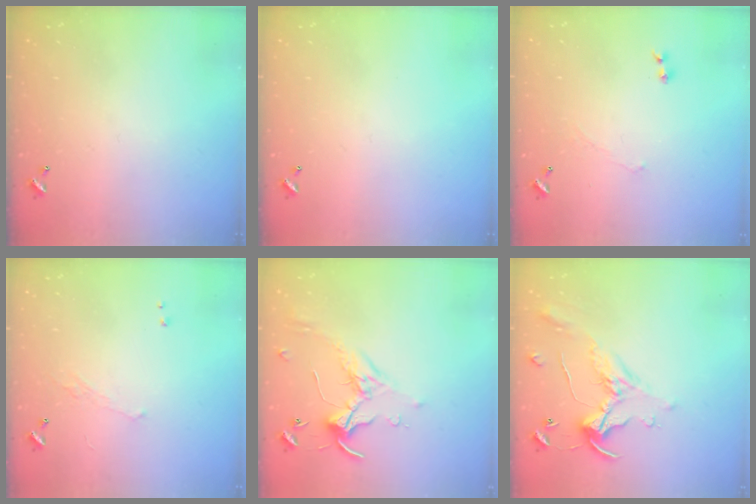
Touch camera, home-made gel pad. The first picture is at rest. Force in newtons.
{"total": 0.0}
{"total": 1.5, "press": 1.4, "slide": 0.6}
{"total": 0.7, "press": 0.0, "slide": 0.7}
{"total": 0.5, "press": 0.4, "slide": 0.4}
{"total": 1.1, "press": 0.8, "slide": 0.9}